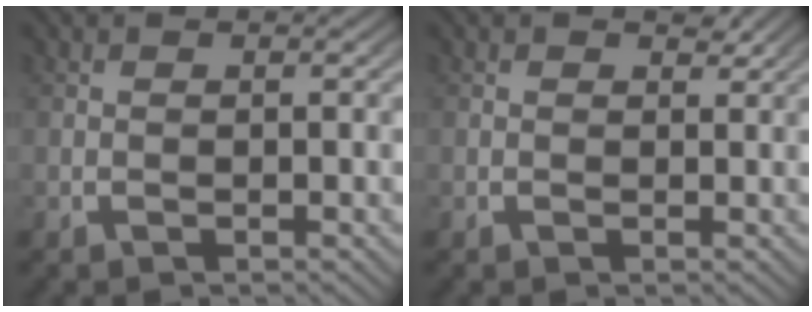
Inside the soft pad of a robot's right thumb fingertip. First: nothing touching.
{"total": 1.2, "force": [1.0, 0.5, 0.5], "torque": [0.001, -0.001, 0.015]}